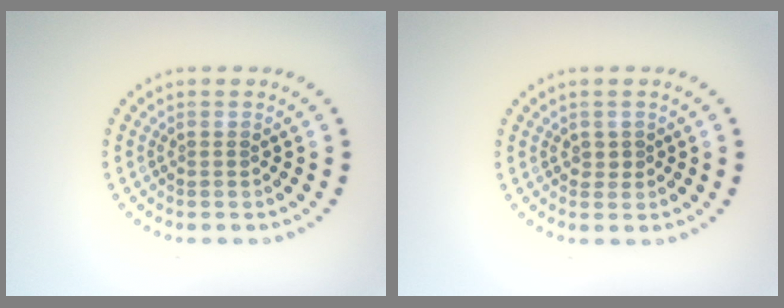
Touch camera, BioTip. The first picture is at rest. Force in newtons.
{"total": 0.6, "press": 0.5, "slide": 0.2}